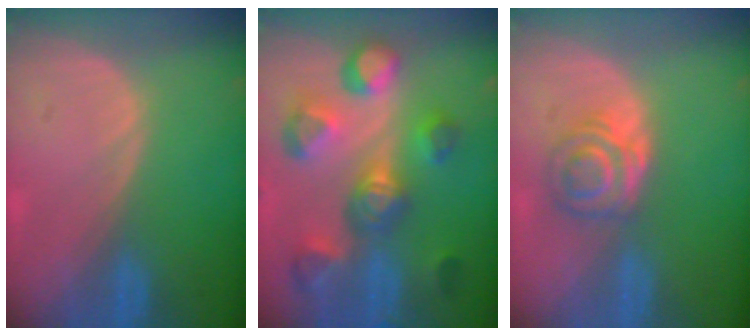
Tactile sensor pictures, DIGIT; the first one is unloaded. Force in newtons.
{"total": 10.8, "press": 10.0, "slide": 4.1}
{"total": 5.2, "press": 4.9, "slide": 1.8}